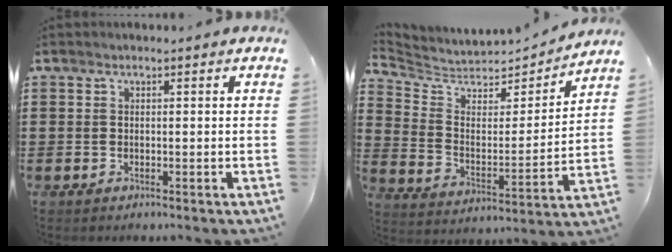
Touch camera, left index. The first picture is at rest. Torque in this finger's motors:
{"motor_torque": [0.16, 0.29, -0.13, -0.03]}